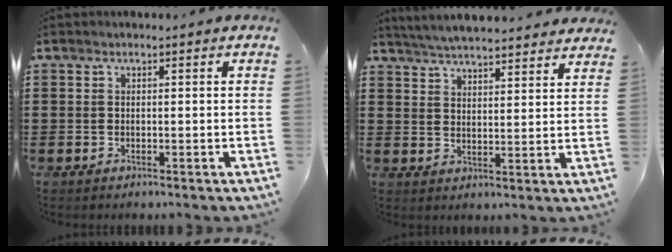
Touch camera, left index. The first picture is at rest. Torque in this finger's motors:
{"motor_torque": [1.56, -0.58, 0.32, 0.03]}